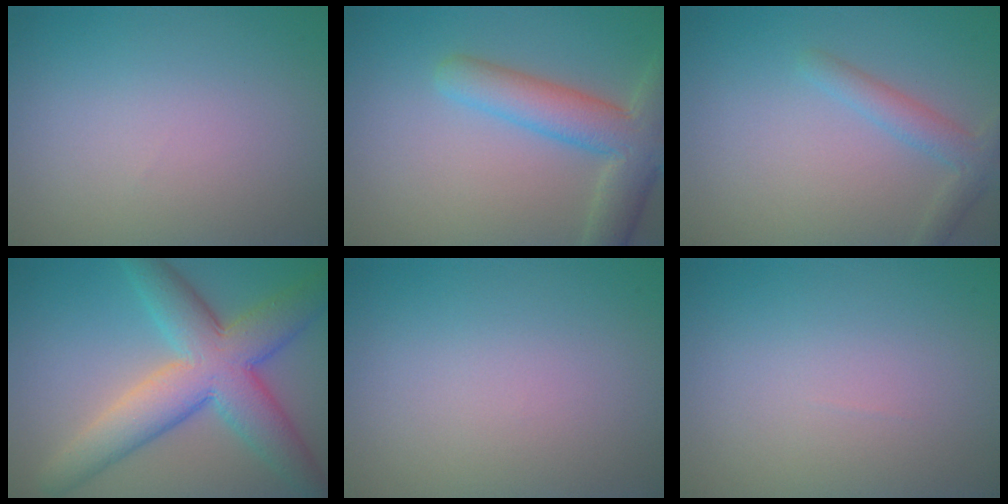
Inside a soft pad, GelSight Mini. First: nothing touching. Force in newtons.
{"total": 6.0, "press": 5.9, "slide": 0.4}
{"total": 2.5, "press": 2.5, "slide": 0.2}
{"total": 9.2, "press": 9.2, "slide": 0.1}
{"total": 0.0}
{"total": 0.0}